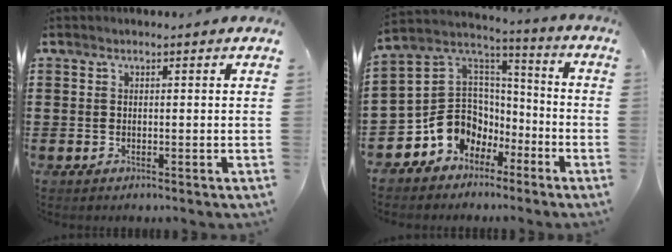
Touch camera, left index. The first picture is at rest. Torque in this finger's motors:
{"motor_torque": [1.13, 1.01, 0.56, 0.10]}